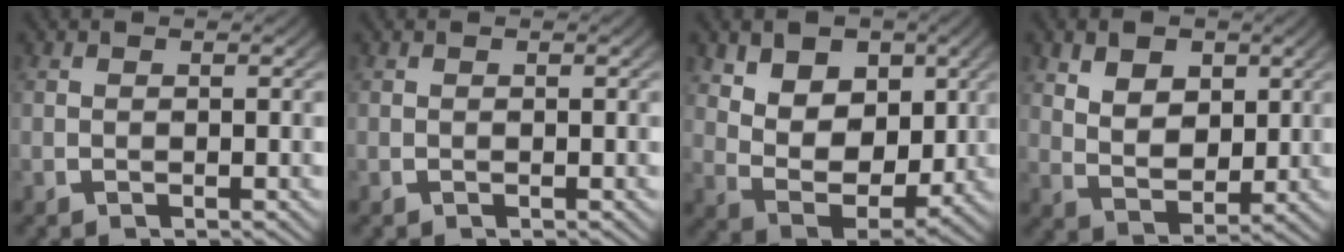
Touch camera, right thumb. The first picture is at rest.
{"total": 0.0}
{"total": 9.3, "force": [0.7, 6.7, 6.3], "torque": [-0.142, -0.048, 0.025]}
{"total": 5.5, "force": [1.2, 4.0, 3.6], "torque": [-0.072, -0.032, 0.037]}